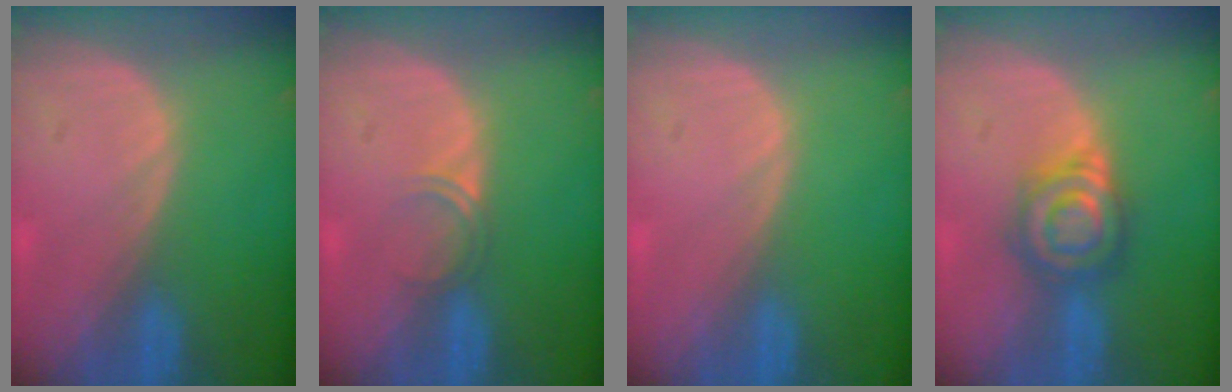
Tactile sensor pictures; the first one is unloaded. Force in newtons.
{"total": 1.8, "press": 1.5, "slide": 1.1}
{"total": 0.0}
{"total": 6.4, "press": 6.3, "slide": 1.2}